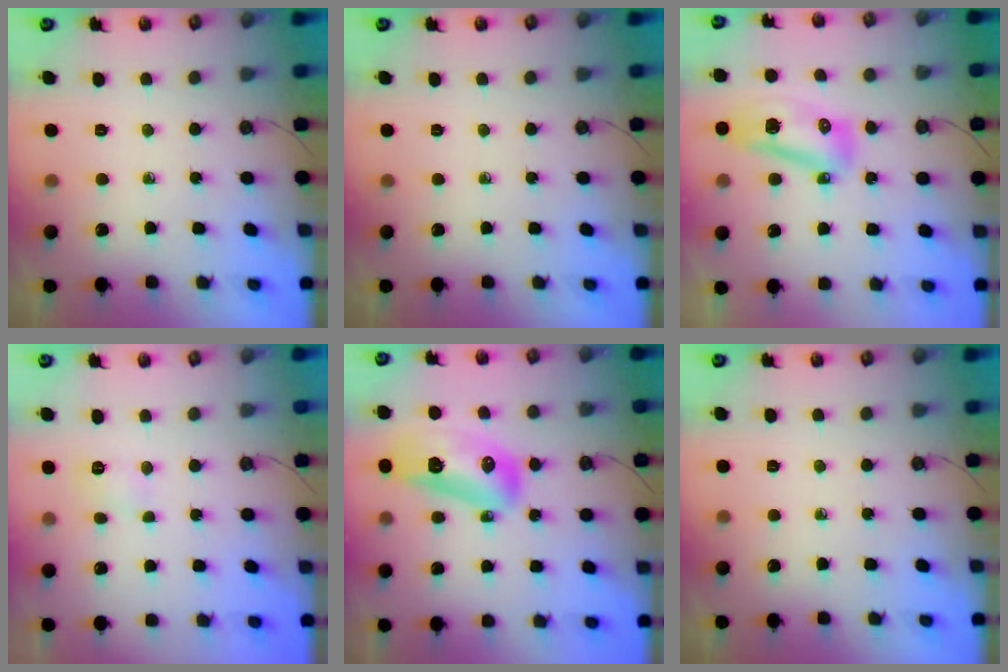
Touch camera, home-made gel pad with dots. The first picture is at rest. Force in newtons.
{"total": 0.0}
{"total": 11.8, "press": 11.6, "slide": 2.3}
{"total": 4.8, "press": 4.8, "slide": 0.5}
{"total": 15.2, "press": 15.1, "slide": 2.0}
{"total": 0.0}